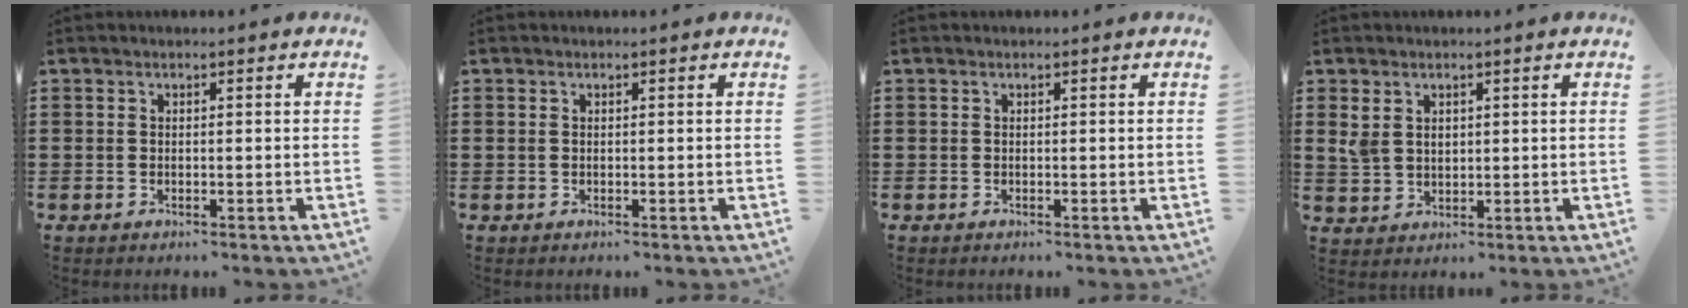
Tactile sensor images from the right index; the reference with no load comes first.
{"total": 0.0}
{"total": 0.0}
{"total": 3.1, "force": [1.5, 2.2, 1.5], "torque": [-0.038, 0.010, 0.028]}